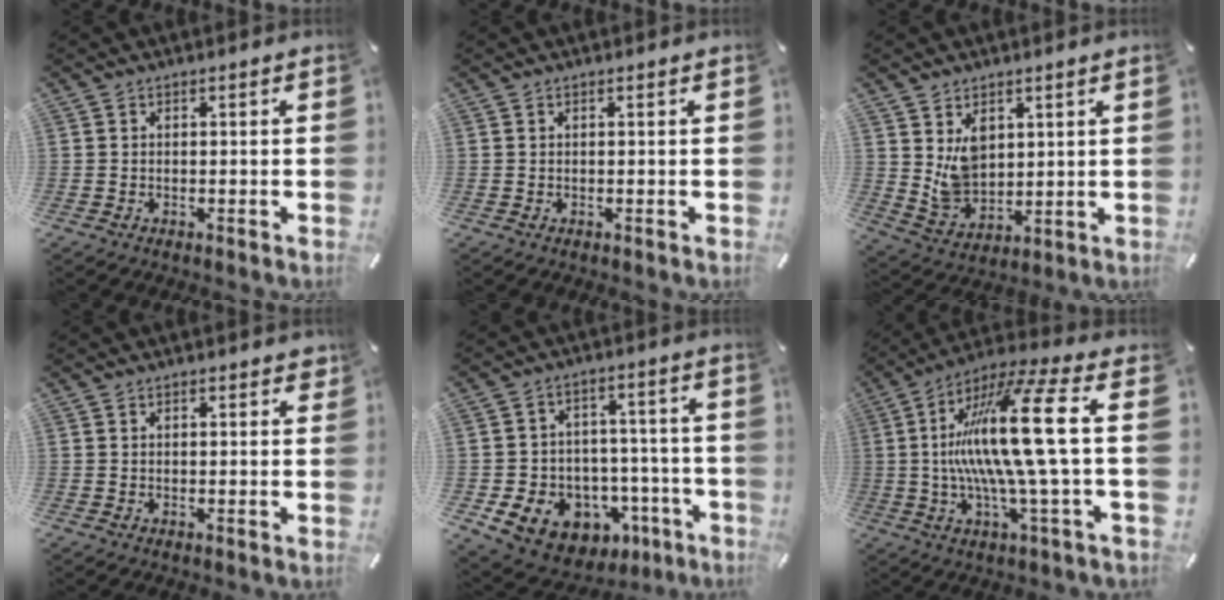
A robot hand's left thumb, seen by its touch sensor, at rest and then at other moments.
{"total": 0.0}
{"total": 7.9, "force": [3.3, 6.4, 3.0], "torque": [-0.065, -0.021, 0.063]}
{"total": 1.5, "force": [1.0, 0.8, 0.9], "torque": [-0.010, 0.001, 0.015]}
{"total": 12.5, "force": [-6.1, 9.5, 5.5], "torque": [-0.078, 0.033, -0.094]}
{"total": 21.9, "force": [1.7, 2.9, 21.7], "torque": [-0.445, -0.019, 0.007]}